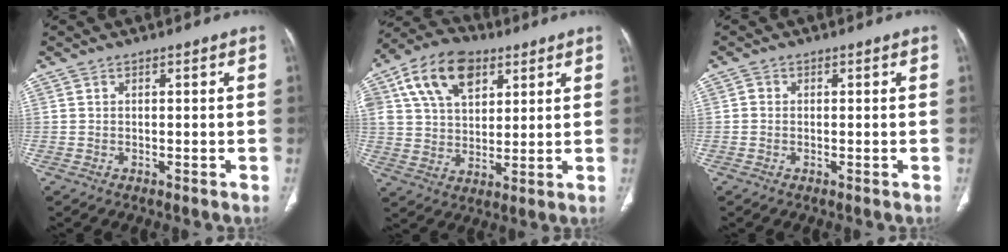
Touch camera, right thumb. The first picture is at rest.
{"total": 15.1, "force": [6.8, 9.5, 9.6], "torque": [-0.152, -0.004, 0.120]}
{"total": 0.5, "force": [-0.1, 0.5, 0.1], "torque": [0.003, 0.000, -0.006]}